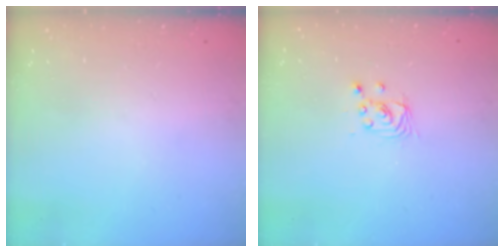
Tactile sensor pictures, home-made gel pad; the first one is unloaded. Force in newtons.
{"total": 2.9, "press": 2.9, "slide": 0.2}